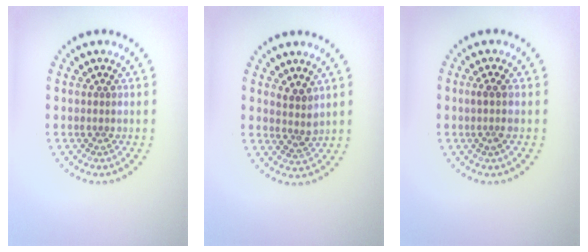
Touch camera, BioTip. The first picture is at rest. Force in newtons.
{"total": 1.8, "press": 1.4, "slide": 1.1}
{"total": 1.5, "press": 1.2, "slide": 0.8}